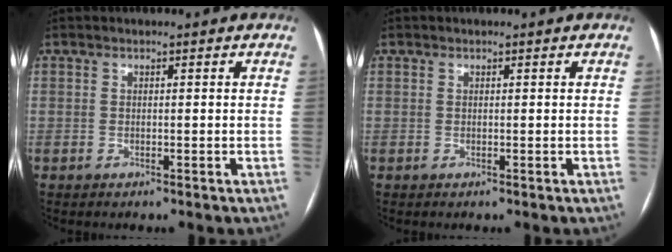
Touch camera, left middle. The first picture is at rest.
{"total": 0.0}